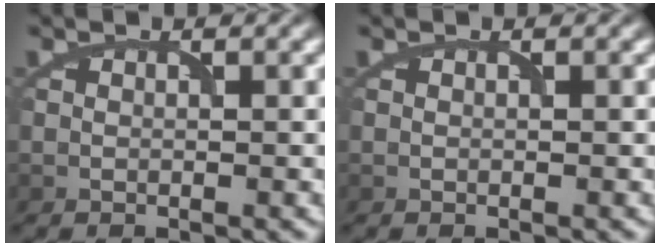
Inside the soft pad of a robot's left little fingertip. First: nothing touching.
{"total": 0.0}